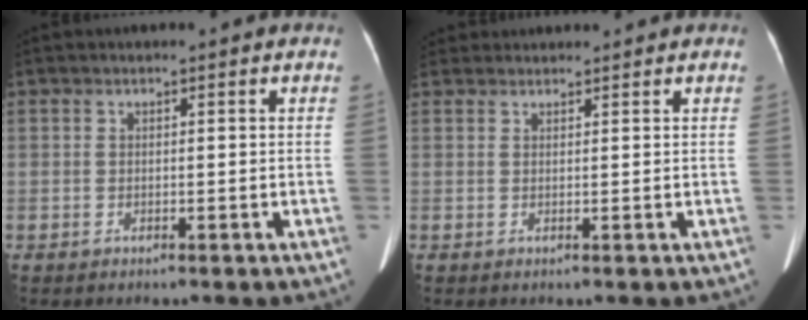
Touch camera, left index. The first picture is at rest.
{"total": 4.7, "force": [4.5, 0.9, 0.8], "torque": [-0.015, 0.035, 0.073]}